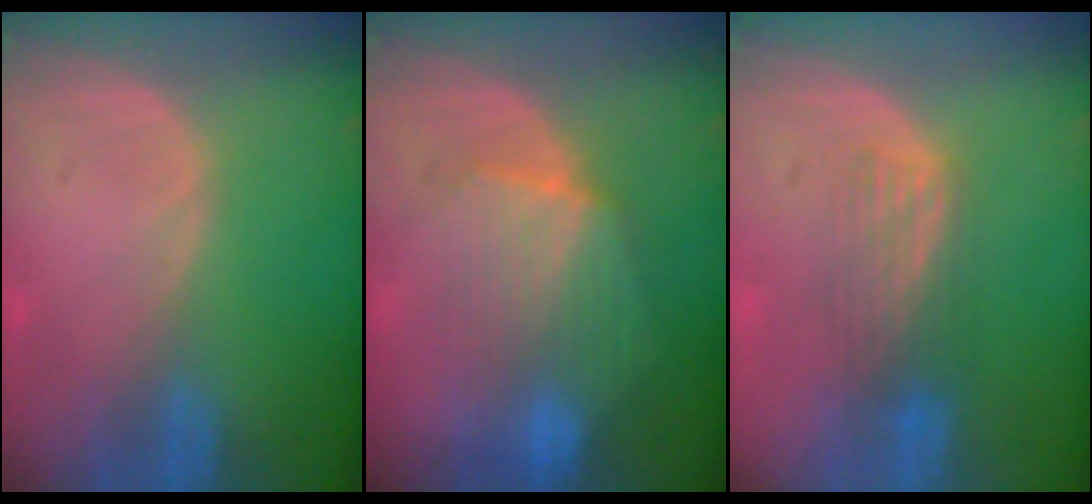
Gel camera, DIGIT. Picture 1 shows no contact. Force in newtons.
{"total": 8.0, "press": 7.9, "slide": 1.0}
{"total": 4.1, "press": 4.1, "slide": 0.1}